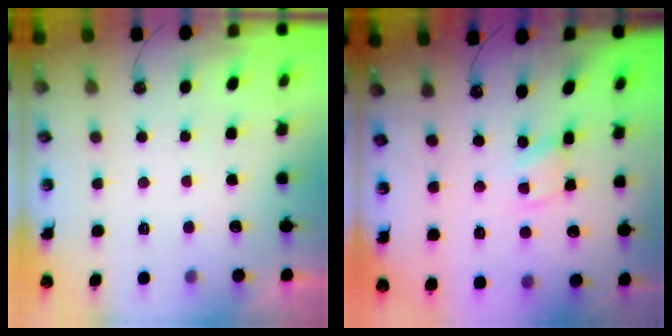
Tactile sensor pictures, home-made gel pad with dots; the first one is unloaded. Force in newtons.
{"total": 1.9, "press": 1.9, "slide": 0.2}